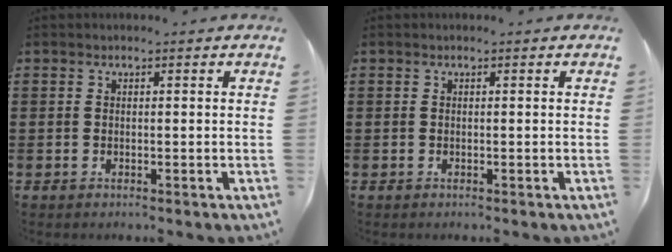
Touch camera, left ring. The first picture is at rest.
{"total": 0.0}